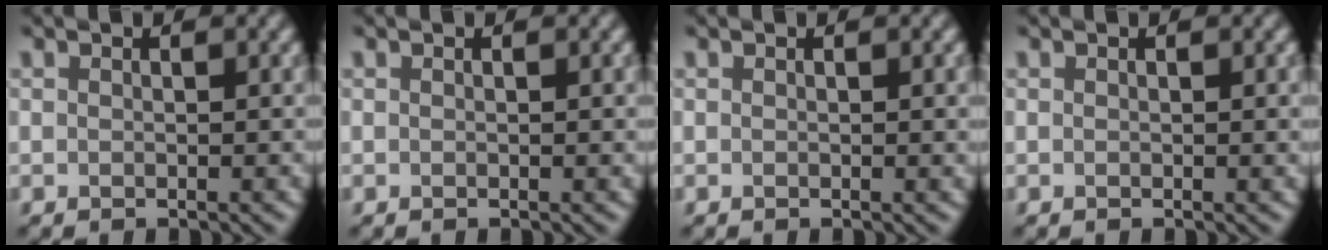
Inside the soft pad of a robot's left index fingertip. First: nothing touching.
{"total": 0.6, "force": [0.0, 0.1, 0.6], "torque": [-0.007, 0.002, 0.000]}
{"total": 0.9, "force": [0.1, 0.2, 0.9], "torque": [-0.009, 0.001, 0.000]}
{"total": 0.9, "force": [0.1, 0.2, 0.9], "torque": [-0.009, 0.002, 0.000]}